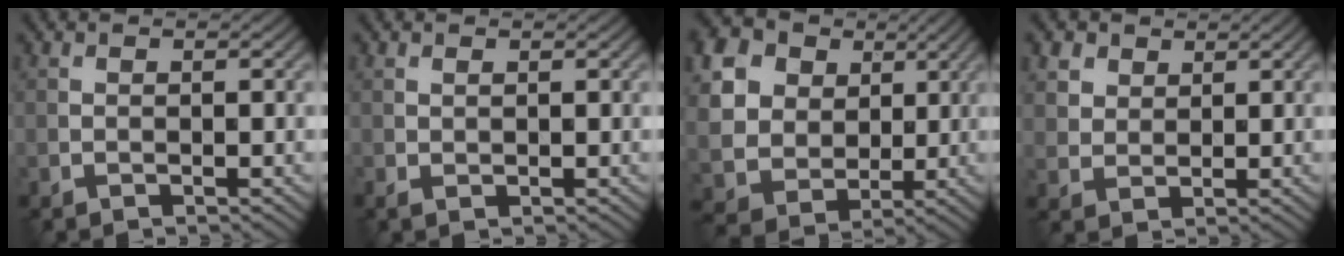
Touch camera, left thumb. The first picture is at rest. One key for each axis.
{"total": 0.9, "fx": 0.4, "fy": 0.6, "fz": 0.5, "tx": -0.014, "ty": -0.001, "tz": 0.011}
{"total": 17.6, "fx": 6.3, "fy": 14.8, "fz": 7.2, "tx": -0.254, "ty": 0.006, "tz": 0.139}
{"total": 4.3, "fx": 2.6, "fy": 3.0, "fz": 1.5, "tx": -0.054, "ty": -0.010, "tz": 0.063}